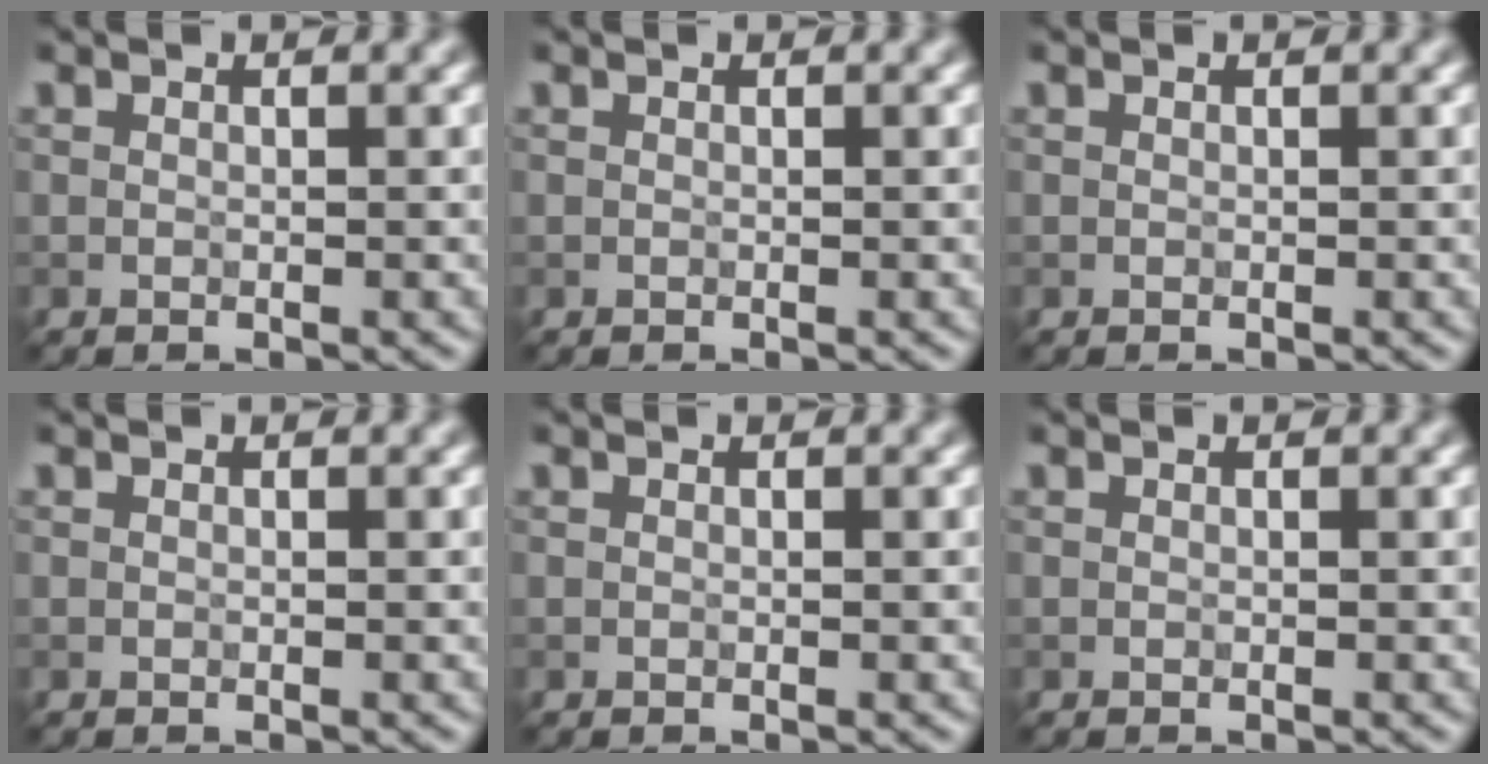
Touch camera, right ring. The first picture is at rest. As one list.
[{"total": 0.0}, {"total": 0.0}, {"total": 0.0}, {"total": 0.0}, {"total": 0.0}]